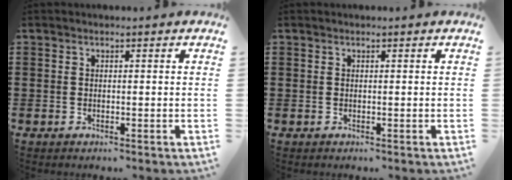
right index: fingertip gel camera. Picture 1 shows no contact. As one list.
[{"total": 0.0}]